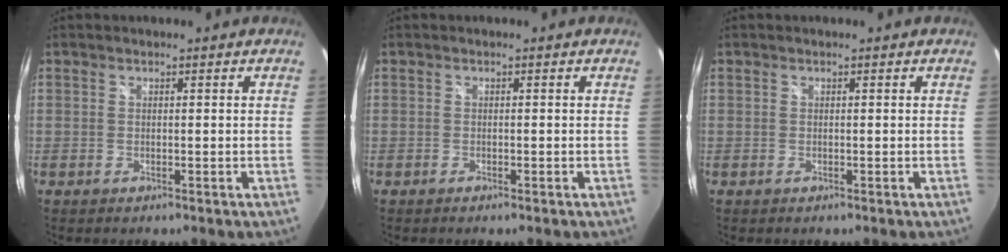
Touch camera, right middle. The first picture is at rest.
{"total": 0.5, "force": [-0.4, 0.0, 0.2], "torque": [-0.004, -0.001, -0.009]}
{"total": 0.0}